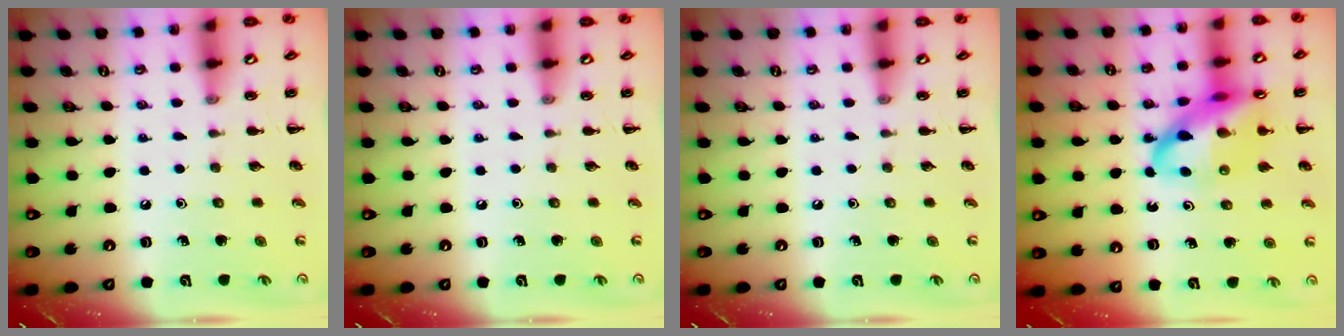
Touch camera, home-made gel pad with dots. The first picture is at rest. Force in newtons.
{"total": 0.0}
{"total": 0.0}
{"total": 17.9, "press": 17.5, "slide": 3.7}